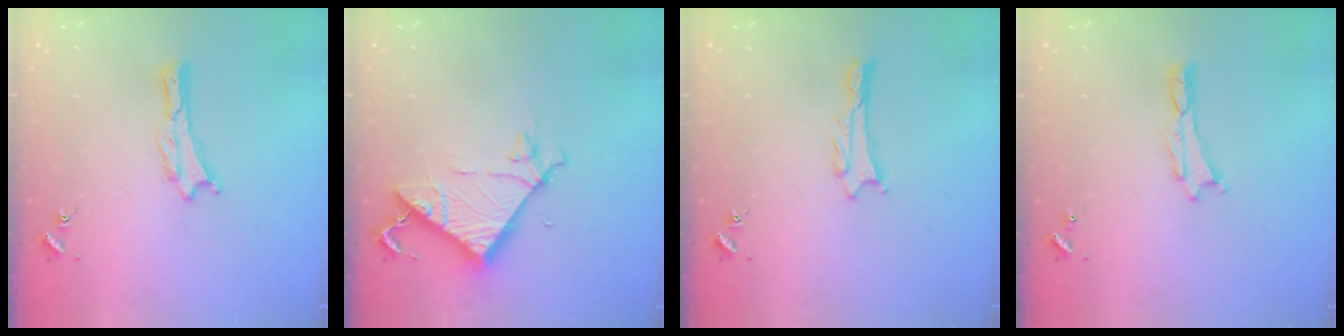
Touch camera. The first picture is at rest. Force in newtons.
{"total": 7.5, "press": 7.5, "slide": 0.5}
{"total": 1.1, "press": 1.1, "slide": 0.1}
{"total": 0.0}